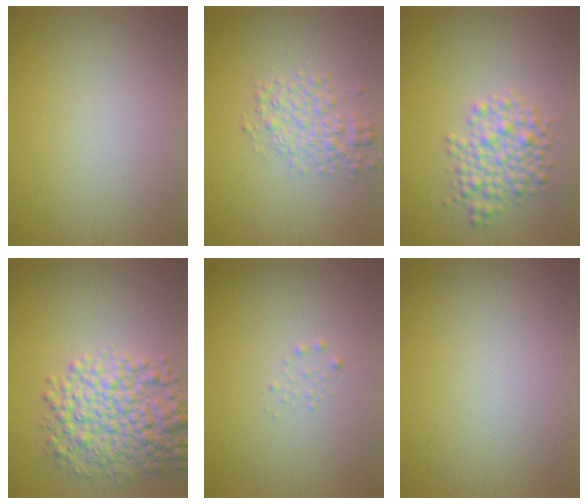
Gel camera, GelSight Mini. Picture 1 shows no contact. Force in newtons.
{"total": 2.9, "press": 2.9, "slide": 0.1}
{"total": 3.9, "press": 3.9, "slide": 0.2}
{"total": 6.7, "press": 6.7, "slide": 0.1}
{"total": 0.6, "press": 0.6, "slide": 0.0}
{"total": 0.0}